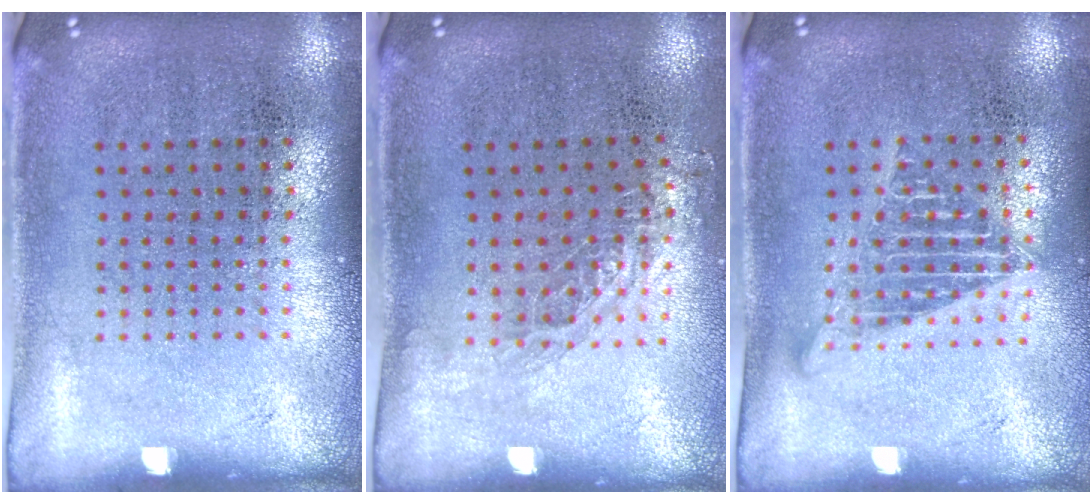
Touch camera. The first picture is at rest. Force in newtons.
{"total": 0.8, "press": 0.8, "slide": 0.2}
{"total": 1.5, "press": 1.3, "slide": 0.8}